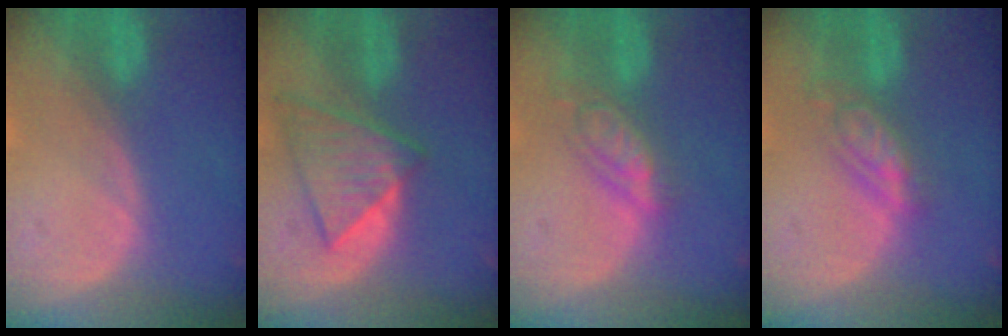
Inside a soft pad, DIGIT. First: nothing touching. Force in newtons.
{"total": 6.9, "press": 6.9, "slide": 1.0}
{"total": 5.5, "press": 5.0, "slide": 2.4}
{"total": 5.8, "press": 5.1, "slide": 2.8}